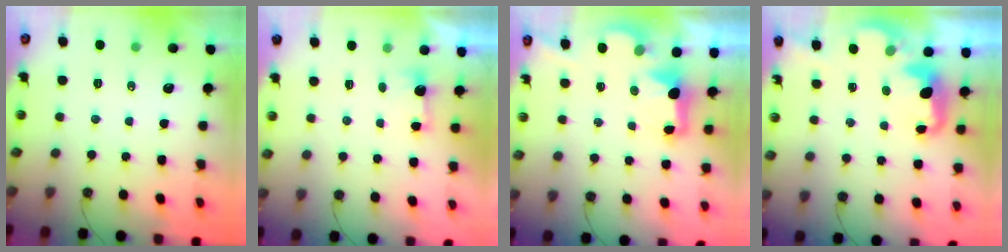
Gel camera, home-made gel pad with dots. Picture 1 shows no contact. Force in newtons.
{"total": 1.6, "press": 1.4, "slide": 0.9}
{"total": 2.7, "press": 2.7, "slide": 0.6}
{"total": 2.8, "press": 2.7, "slide": 0.7}